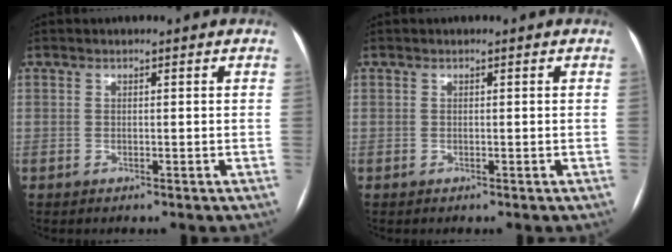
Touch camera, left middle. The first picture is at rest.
{"total": 0.0}